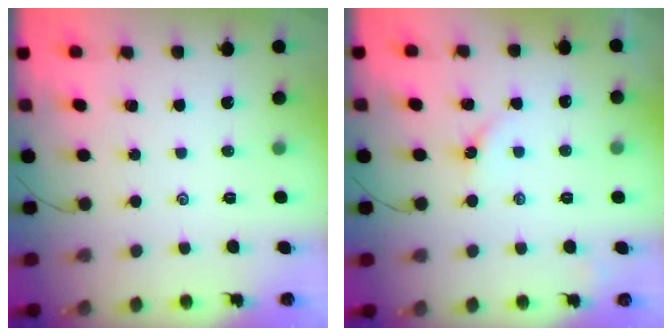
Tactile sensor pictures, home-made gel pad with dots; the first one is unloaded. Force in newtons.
{"total": 2.3, "press": 2.3, "slide": 0.4}